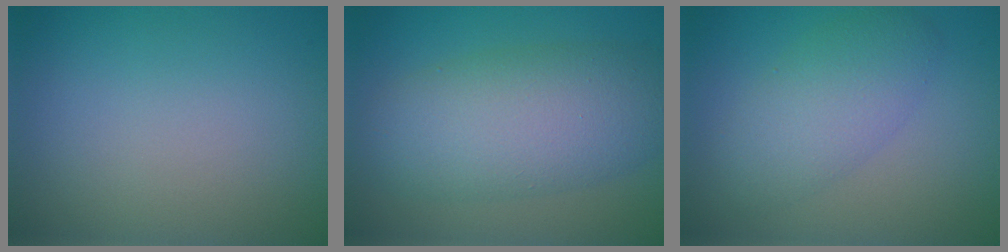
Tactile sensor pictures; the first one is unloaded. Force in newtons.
{"total": 7.9, "press": 7.9, "slide": 0.2}
{"total": 4.4, "press": 4.4, "slide": 0.1}